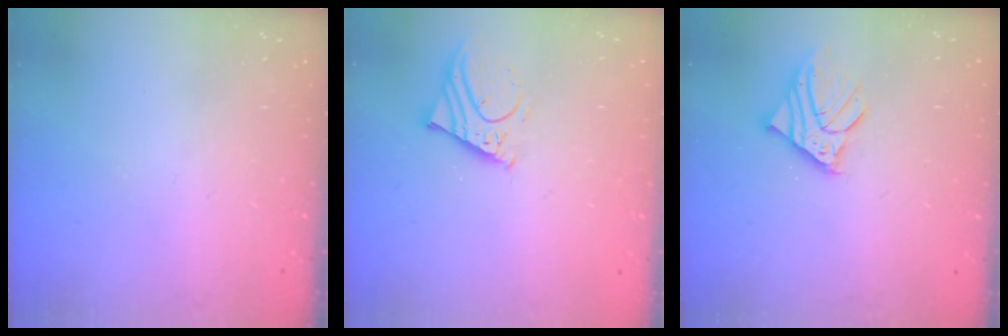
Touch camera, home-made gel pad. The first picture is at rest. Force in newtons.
{"total": 7.4, "press": 7.4, "slide": 0.8}
{"total": 8.9, "press": 8.8, "slide": 1.5}